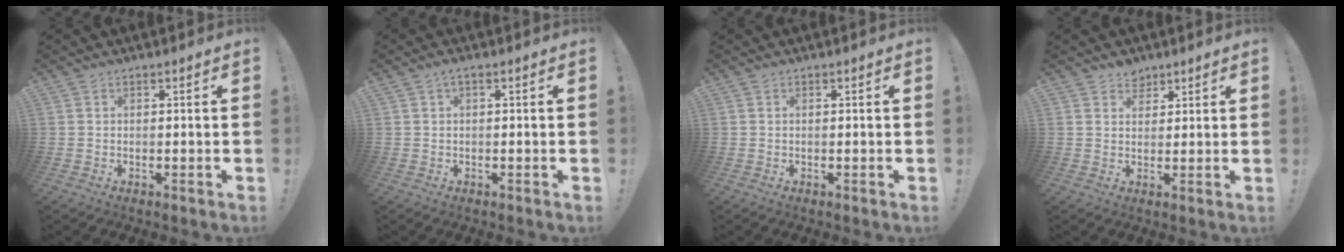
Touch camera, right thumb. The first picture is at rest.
{"total": 1.2, "force": [0.0, 0.2, 1.2], "torque": [-0.026, 0.004, 0.000]}
{"total": 0.0}
{"total": 3.7, "force": [2.8, 2.4, 0.3], "torque": [0.006, -0.020, 0.051]}